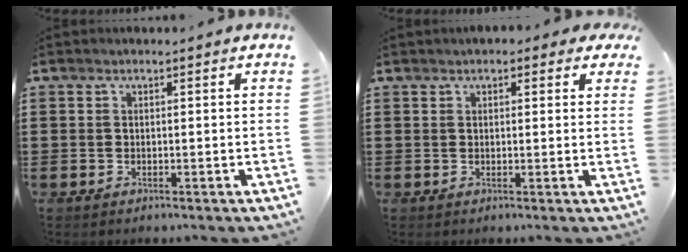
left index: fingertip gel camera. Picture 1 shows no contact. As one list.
[{"total": 1.4, "force": [0.9, 0.9, 0.6], "torque": [-0.017, 0.008, 0.015]}]